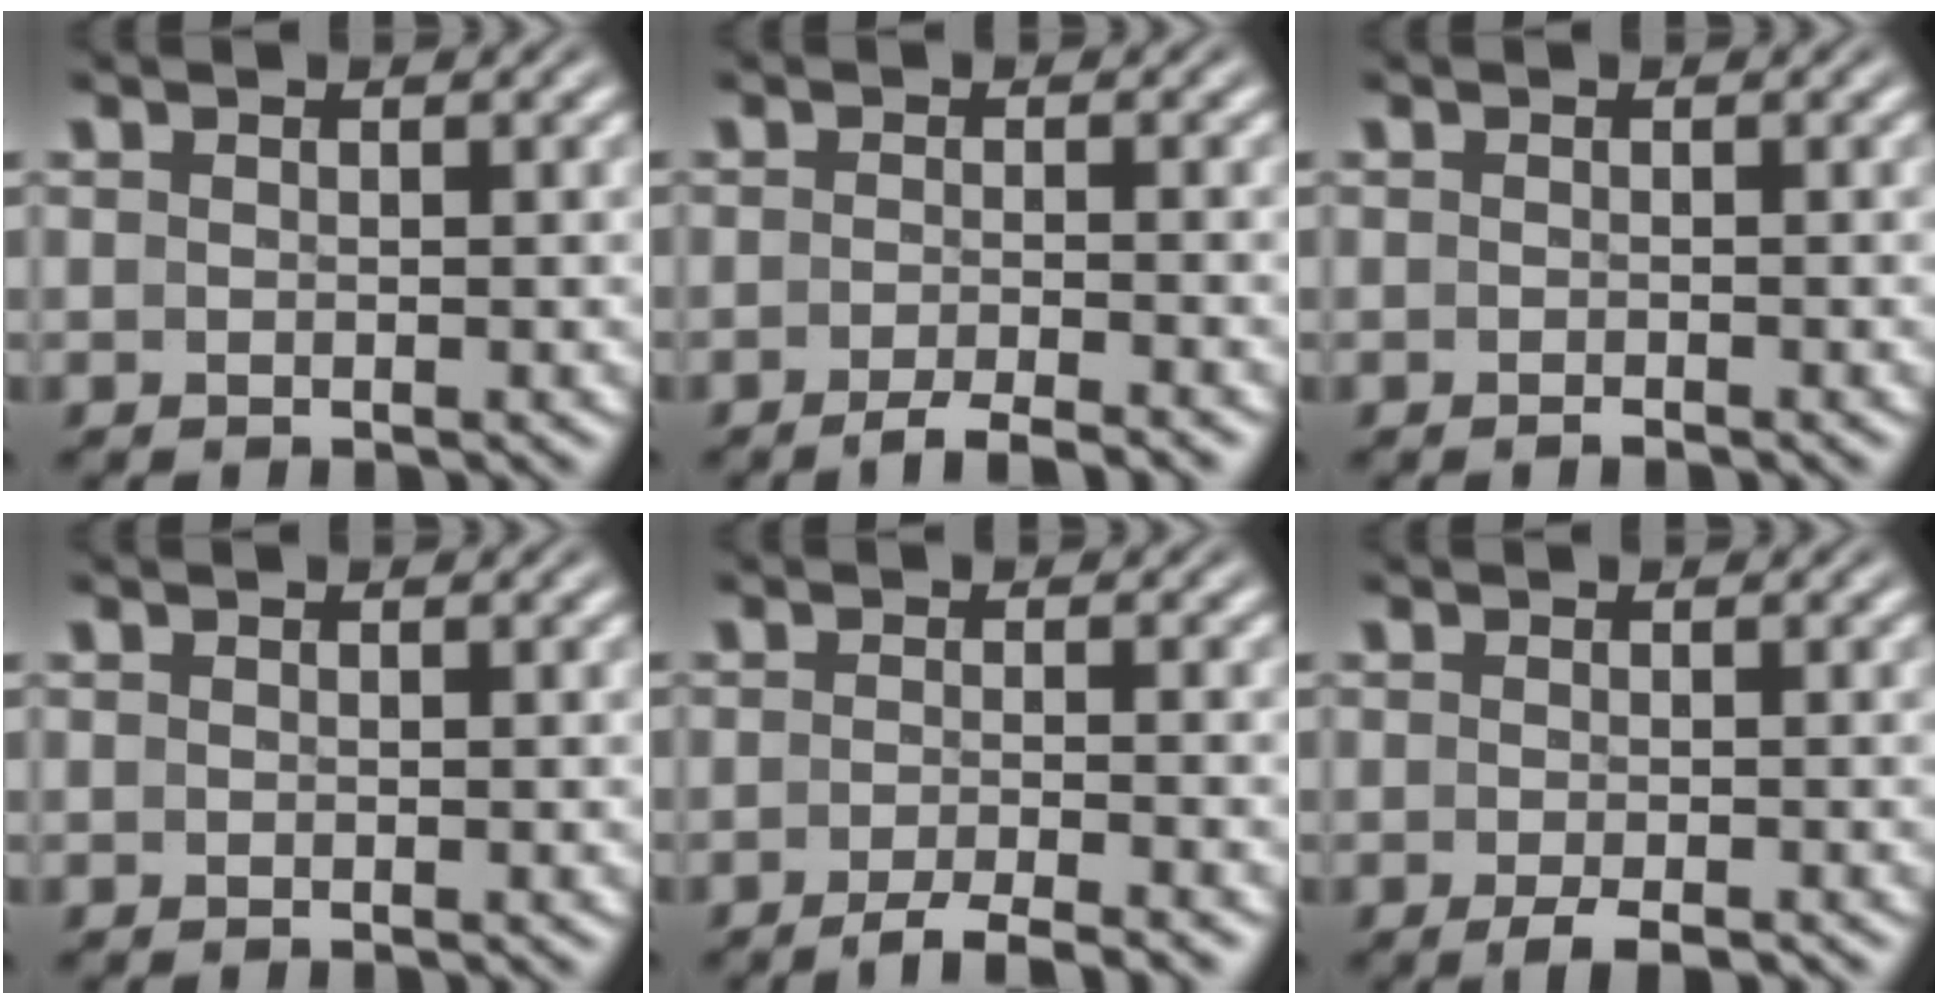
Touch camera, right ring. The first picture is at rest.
{"total": 3.2, "force": [-2.9, 0.0, 1.4], "torque": [-0.021, -0.001, -0.049]}
{"total": 0.5, "force": [-0.5, -0.2, 0.1], "torque": [0.001, 0.004, -0.011]}
{"total": 0.0}
{"total": 3.8, "force": [-3.3, 0.3, 1.8], "torque": [-0.027, -0.003, -0.054]}
{"total": 2.1, "force": [-1.7, 0.4, 1.2], "torque": [-0.020, -0.003, -0.025]}